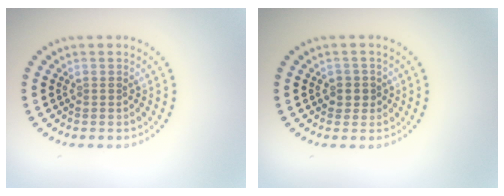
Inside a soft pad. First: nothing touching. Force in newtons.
{"total": 1.5, "press": 1.2, "slide": 0.8}